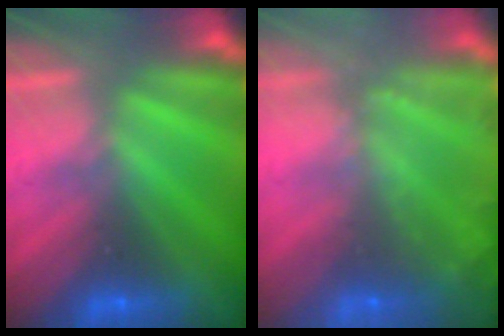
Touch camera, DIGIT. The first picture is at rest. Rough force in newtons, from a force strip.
{"total": 6.2}